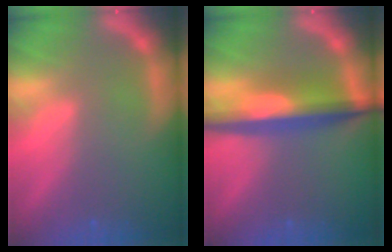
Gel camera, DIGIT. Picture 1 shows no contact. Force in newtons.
{"total": 7.1}